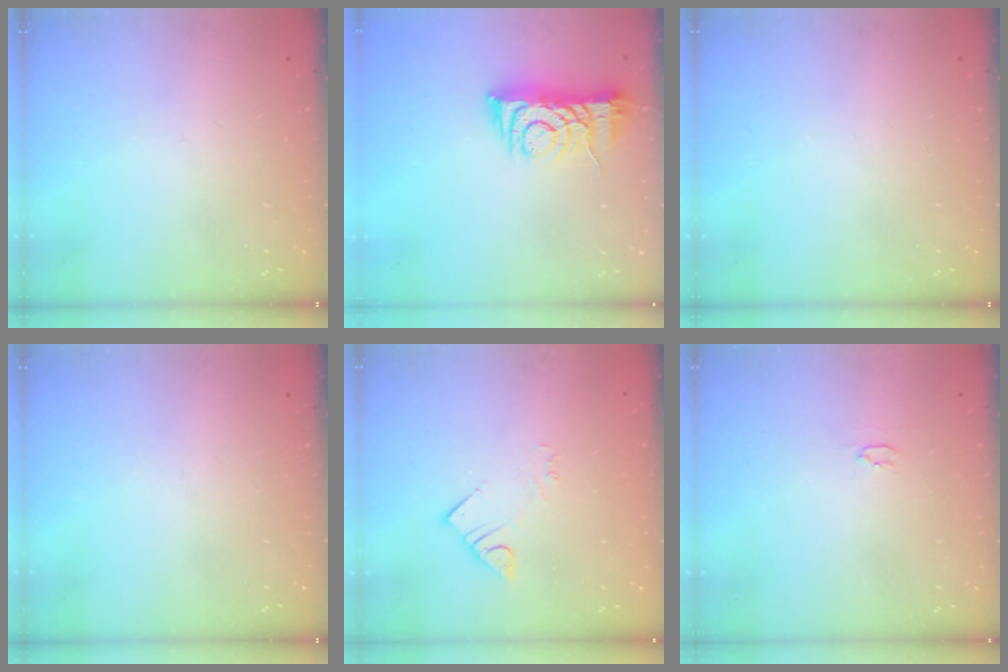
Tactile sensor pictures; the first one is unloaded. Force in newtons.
{"total": 8.0, "press": 7.9, "slide": 1.3}
{"total": 0.0}
{"total": 0.0}
{"total": 2.8, "press": 2.8, "slide": 0.2}
{"total": 2.0, "press": 2.0, "slide": 0.3}